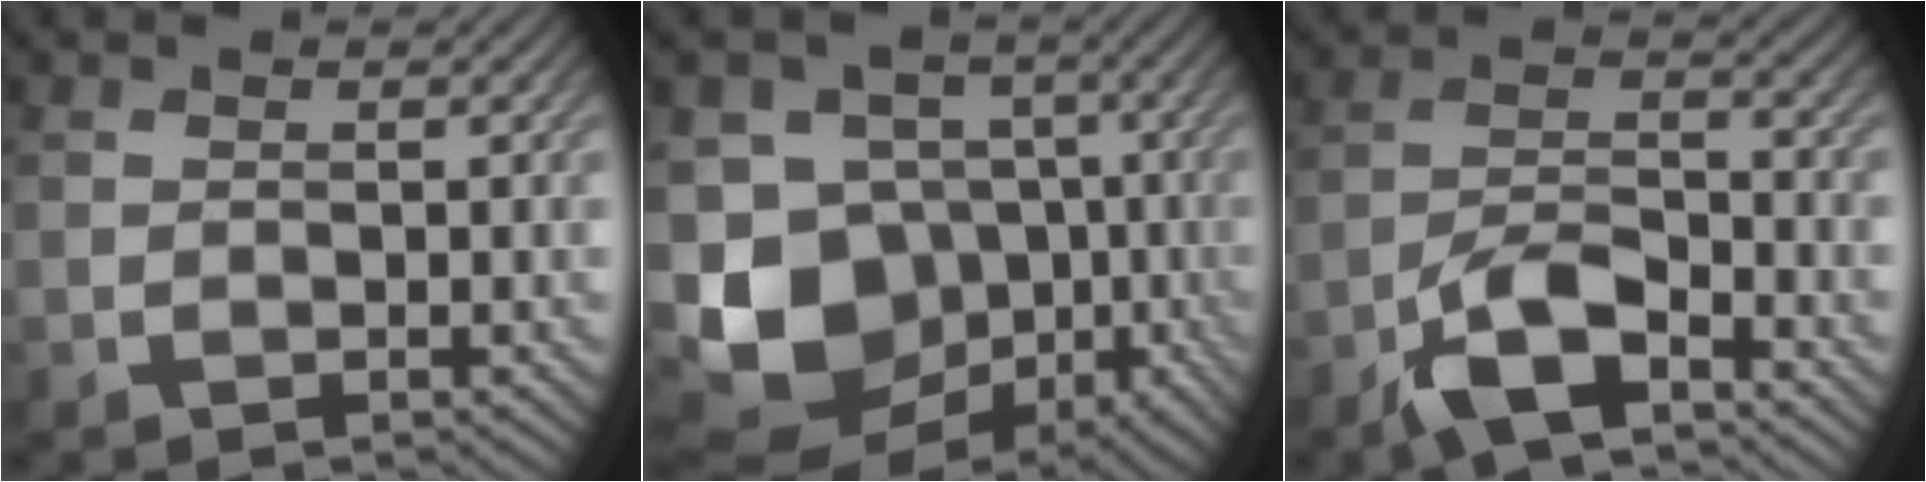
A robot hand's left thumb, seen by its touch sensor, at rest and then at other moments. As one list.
[{"total": 14.5, "force": [-4.9, 11.0, 8.0], "torque": [-0.180, -0.022, -0.090]}, {"total": 8.0, "force": [-5.6, 2.4, 5.1], "torque": [-0.099, 0.001, -0.120]}]